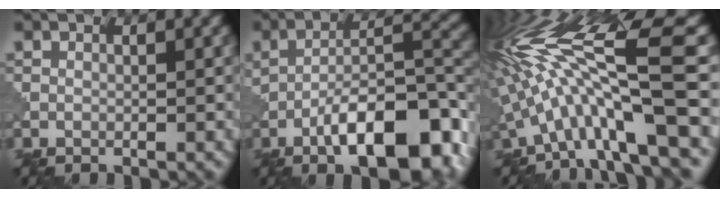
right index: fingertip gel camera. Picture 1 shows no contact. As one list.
[{"total": 11.5, "force": [-5.6, 4.2, 9.2], "torque": [-0.137, 0.009, -0.086]}, {"total": 12.3, "force": [-1.0, 2.4, 12.0], "torque": [-0.216, 0.027, -0.005]}]